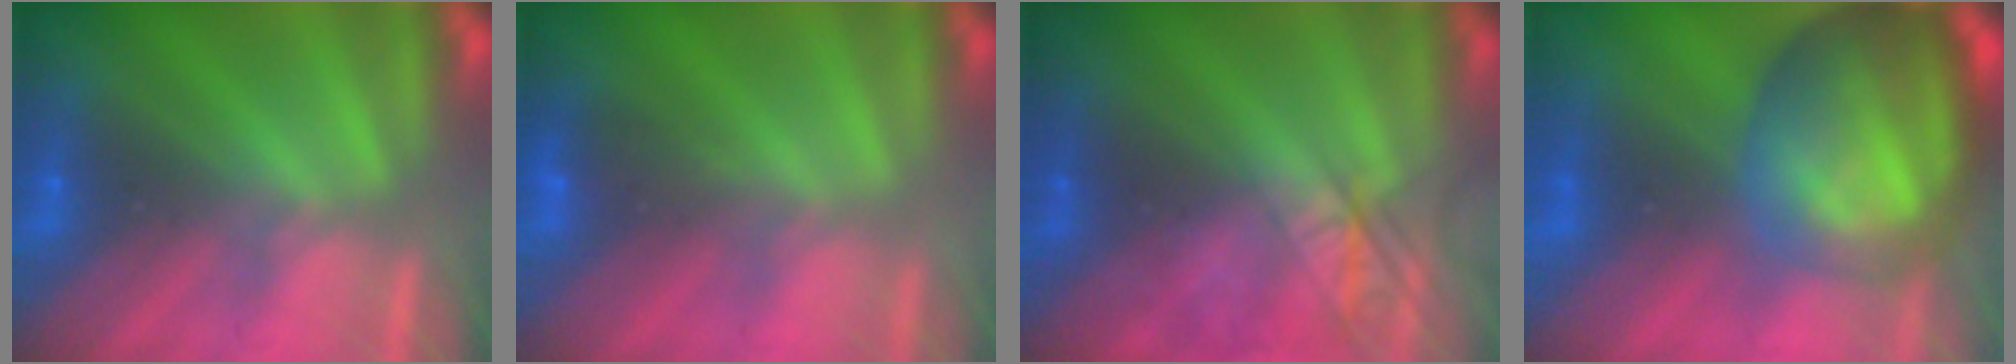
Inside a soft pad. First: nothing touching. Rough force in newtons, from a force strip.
{"total": 3.1}
{"total": 2.5}
{"total": 5.7}